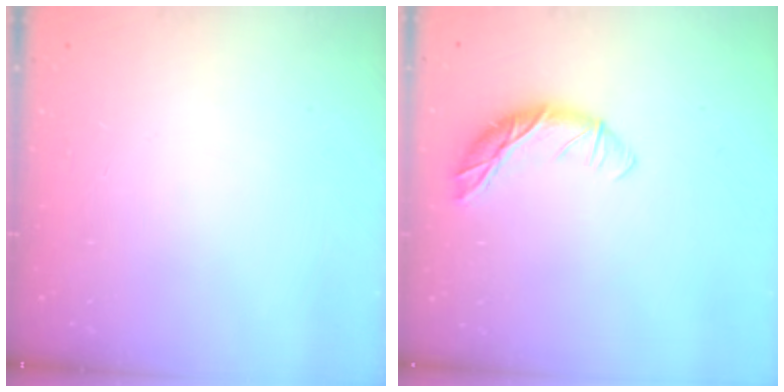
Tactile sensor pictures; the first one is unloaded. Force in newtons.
{"total": 10.5, "press": 10.5, "slide": 0.3}